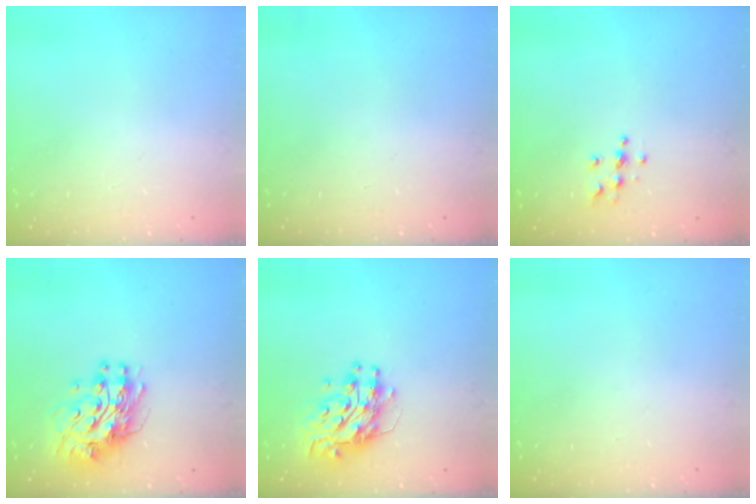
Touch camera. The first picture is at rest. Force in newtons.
{"total": 0.0}
{"total": 3.8, "press": 3.8, "slide": 0.4}
{"total": 11.2, "press": 11.2, "slide": 0.9}
{"total": 11.5, "press": 11.5, "slide": 1.0}
{"total": 0.0}